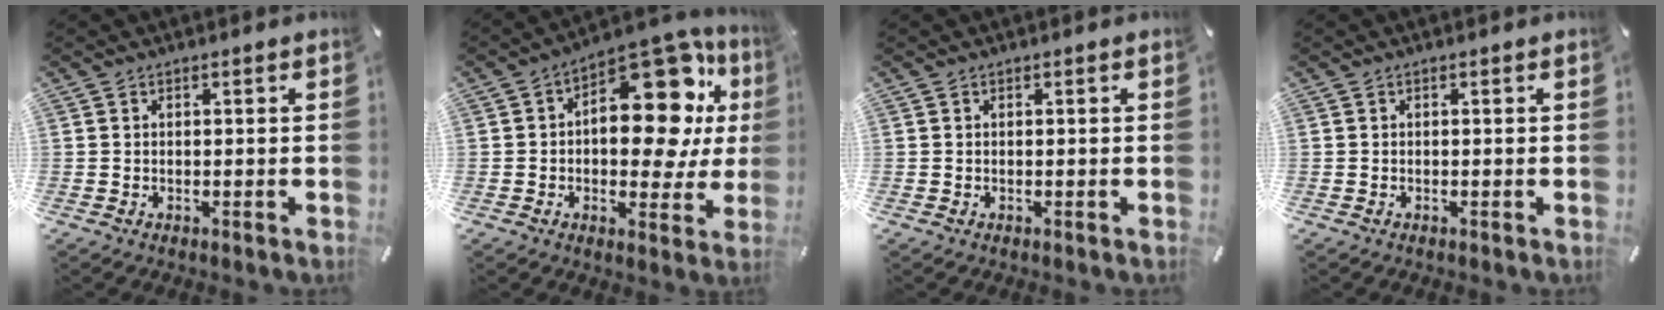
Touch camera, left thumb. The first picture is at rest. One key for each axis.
{"total": 19.6, "fx": 5.8, "fy": 10.8, "fz": 15.2, "tx": -0.184, "ty": -0.057, "tz": 0.092}
{"total": 0.0}
{"total": 0.0}